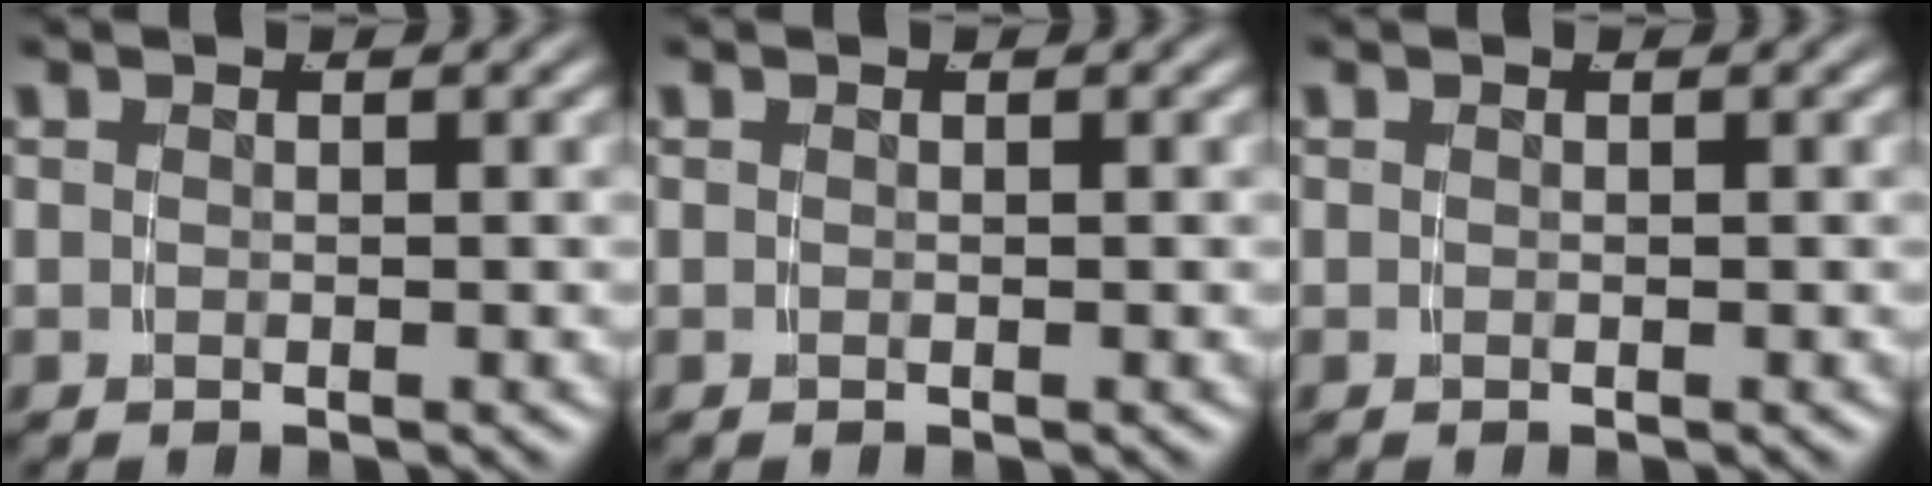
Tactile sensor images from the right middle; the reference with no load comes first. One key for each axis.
{"total": 0.0}
{"total": 0.0}